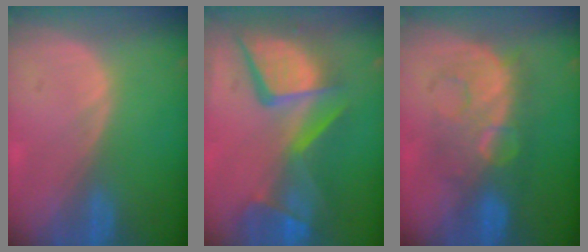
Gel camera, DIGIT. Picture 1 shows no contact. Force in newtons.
{"total": 13.6, "press": 11.1, "slide": 7.9}
{"total": 8.0, "press": 8.0, "slide": 0.7}